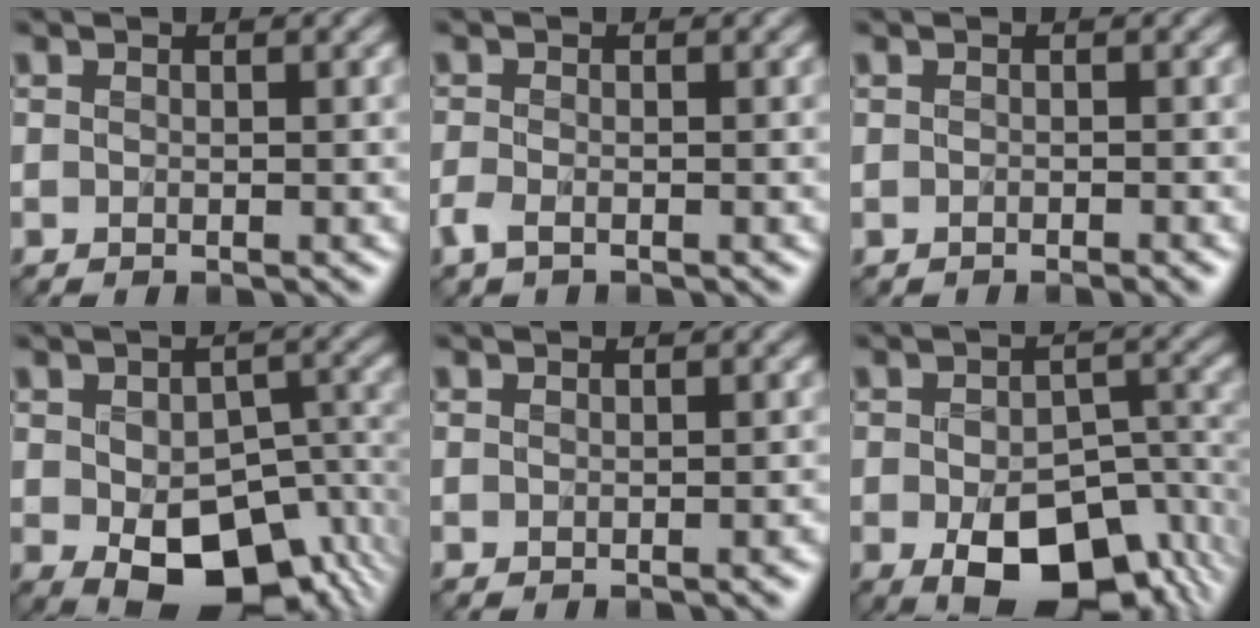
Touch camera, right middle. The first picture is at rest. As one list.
[{"total": 1.0, "force": [-0.8, 0.3, 0.5], "torque": [-0.019, -0.004, -0.020]}, {"total": 0.5, "force": [-0.4, 0.1, 0.3], "torque": [-0.001, -0.003, -0.005]}, {"total": 12.4, "force": [-4.4, 7.1, 9.2], "torque": [-0.143, -0.039, -0.045]}, {"total": 0.9, "force": [-0.4, 0.1, 0.8], "torque": [-0.007, -0.006, -0.005]}, {"total": 11.1, "force": [-4.9, 6.1, 7.9], "torque": [-0.128, -0.025, -0.055]}]